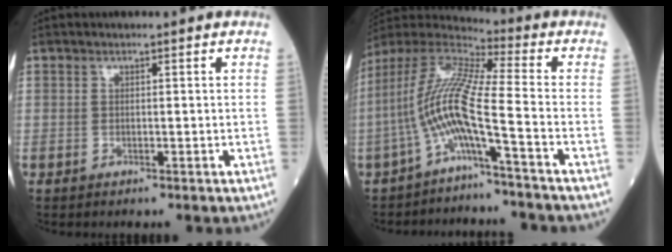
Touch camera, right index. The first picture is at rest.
{"total": 11.5, "force": [-4.2, -0.4, 10.8], "torque": [-0.226, 0.015, -0.089]}